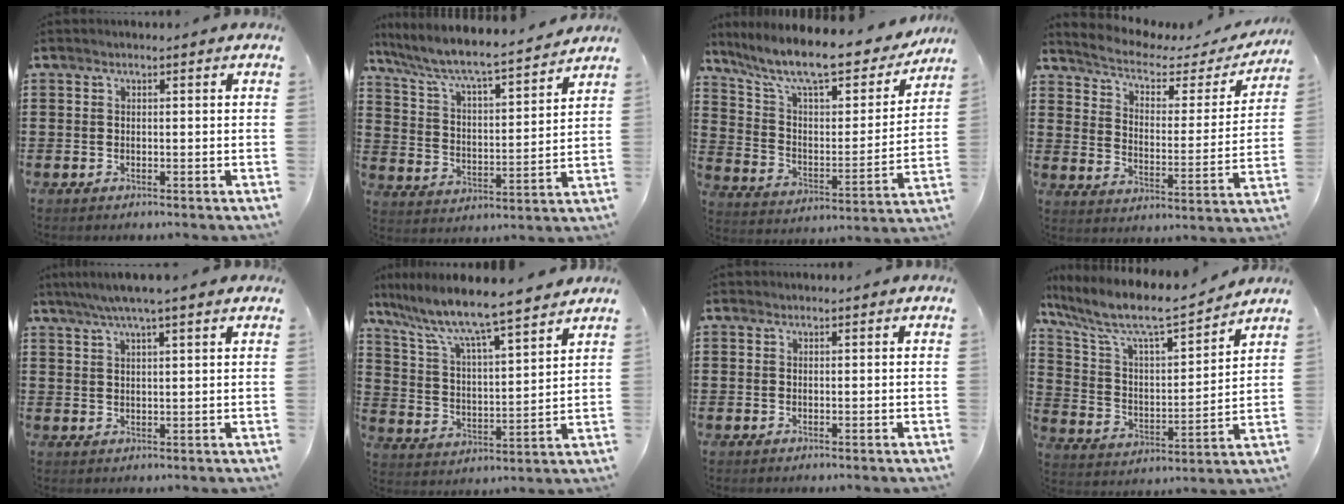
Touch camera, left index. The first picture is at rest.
{"total": 6.3, "force": [5.7, 0.3, 2.6], "torque": [-0.077, -0.043, 0.089]}
{"total": 11.6, "force": [9.6, 1.7, 6.2], "torque": [-0.150, -0.062, 0.163]}
{"total": 3.8, "force": [2.9, 1.5, 2.0], "torque": [-0.058, -0.019, 0.040]}
{"total": 4.5, "force": [3.3, 0.0, 3.0], "torque": [-0.065, -0.003, 0.058]}
{"total": 8.2, "force": [7.2, 0.4, 4.0], "torque": [-0.108, -0.049, 0.117]}
{"total": 0.0}
{"total": 8.8, "force": [7.3, 1.7, 4.6], "torque": [-0.122, -0.050, 0.120]}